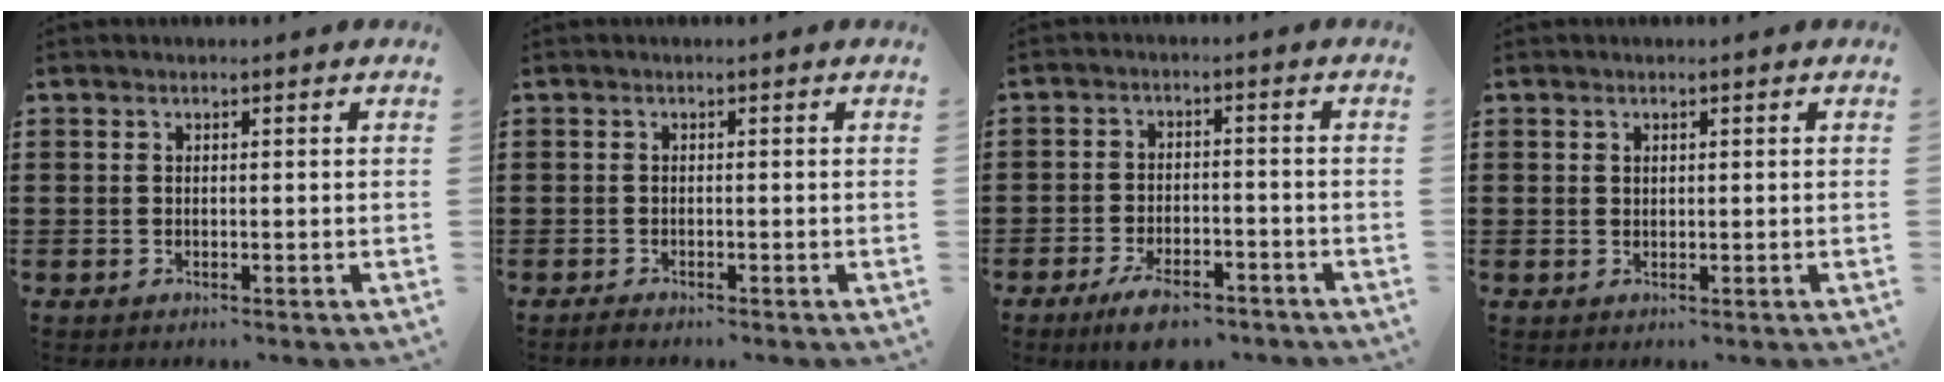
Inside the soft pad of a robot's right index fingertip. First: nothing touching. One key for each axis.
{"total": 0.7, "fx": -0.7, "fy": 0.1, "fz": 0.0, "tx": -0.001, "ty": 0.000, "tz": -0.015}
{"total": 5.2, "fx": -4.2, "fy": 1.4, "fz": 2.8, "tx": -0.049, "ty": 0.010, "tz": -0.077}
{"total": 0.7, "fx": 0.4, "fy": 0.5, "fz": 0.2, "tx": -0.005, "ty": 0.003, "tz": 0.008}